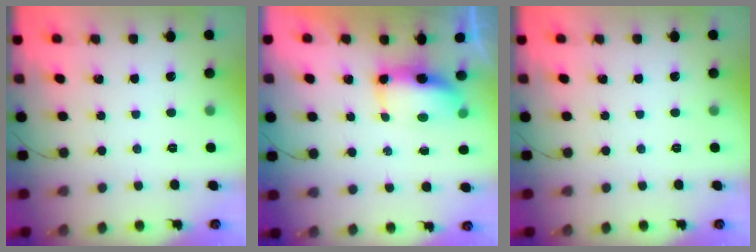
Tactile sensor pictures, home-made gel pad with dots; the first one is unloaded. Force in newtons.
{"total": 7.4, "press": 7.4, "slide": 0.6}
{"total": 0.0}